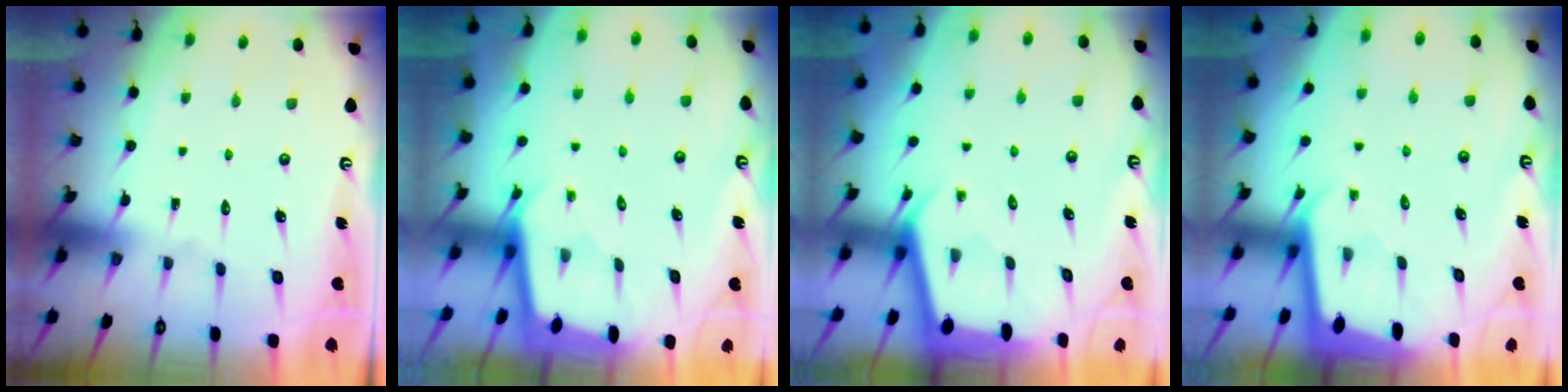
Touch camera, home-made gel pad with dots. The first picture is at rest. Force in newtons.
{"total": 1.9, "press": 1.9, "slide": 0.2}
{"total": 2.2, "press": 2.2, "slide": 0.3}
{"total": 1.9, "press": 1.9, "slide": 0.1}